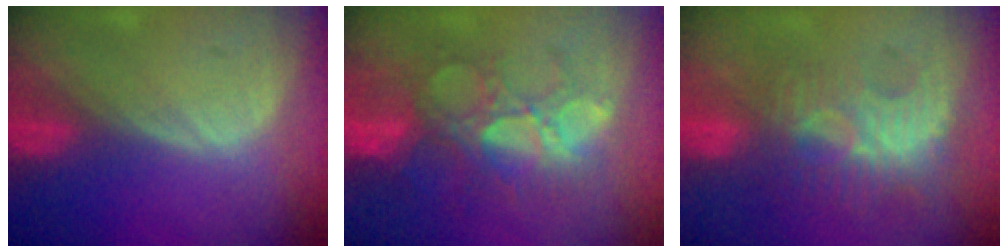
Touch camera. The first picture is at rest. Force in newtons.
{"total": 10.9, "press": 9.5, "slide": 5.4}
{"total": 9.9, "press": 8.6, "slide": 5.0}